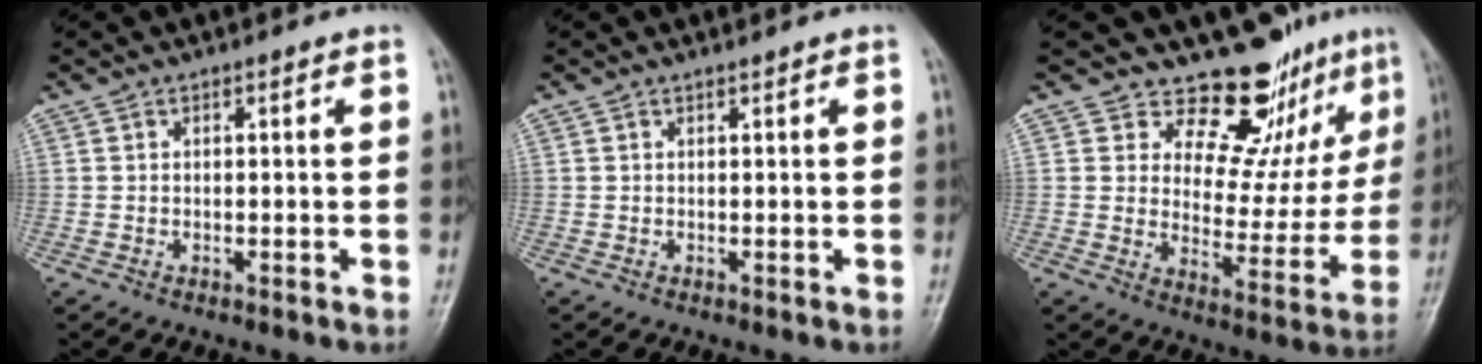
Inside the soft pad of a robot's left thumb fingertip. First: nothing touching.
{"total": 0.0}
{"total": 12.6, "force": [10.2, 5.9, 4.3], "torque": [-0.002, -0.084, 0.142]}